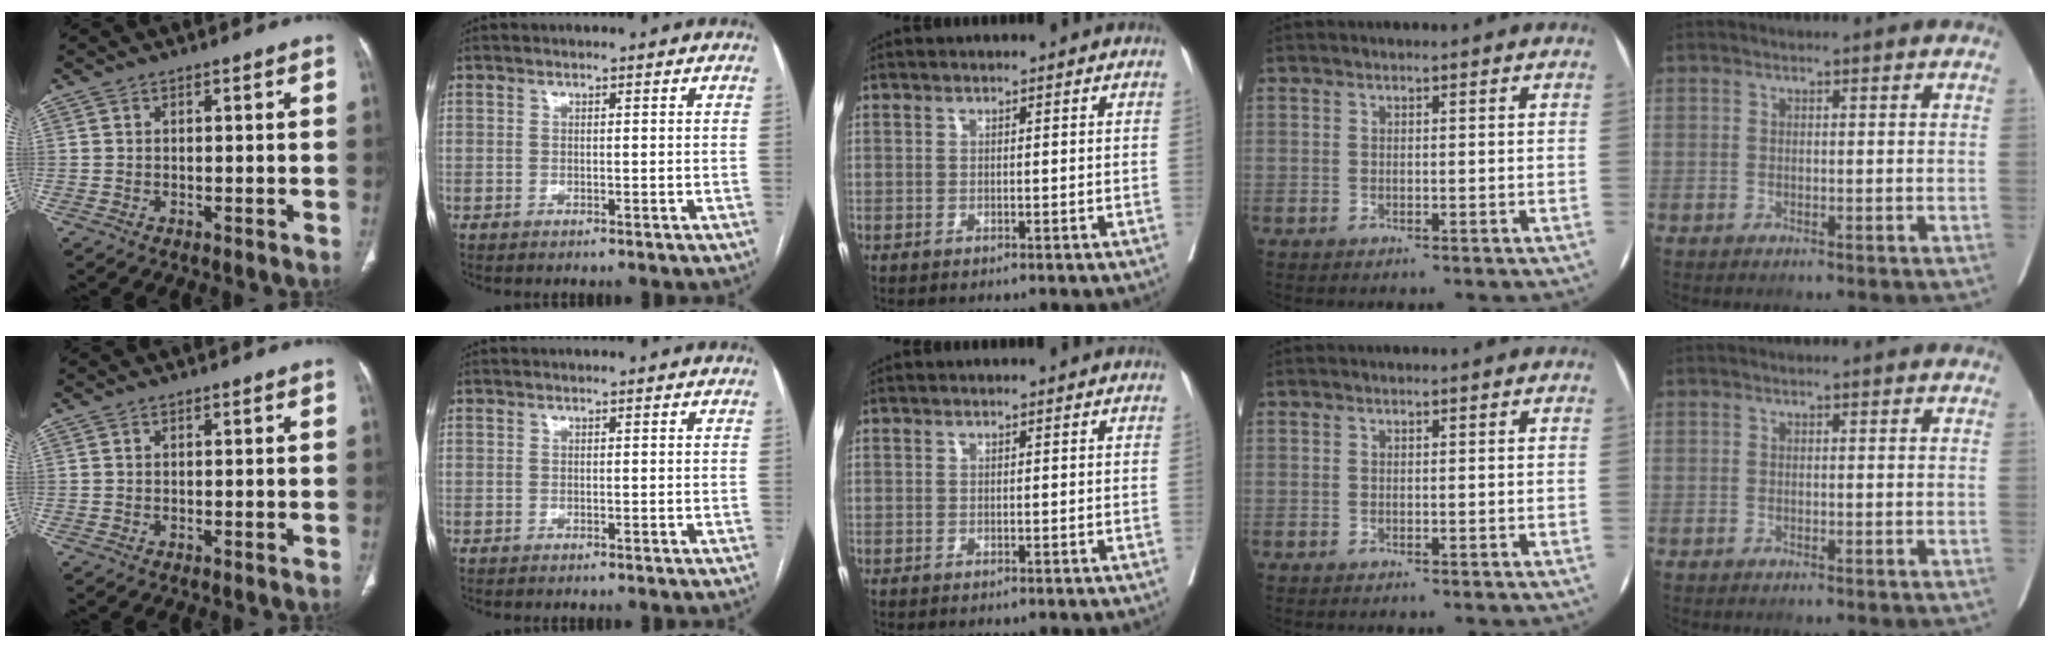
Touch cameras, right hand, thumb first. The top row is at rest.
{}